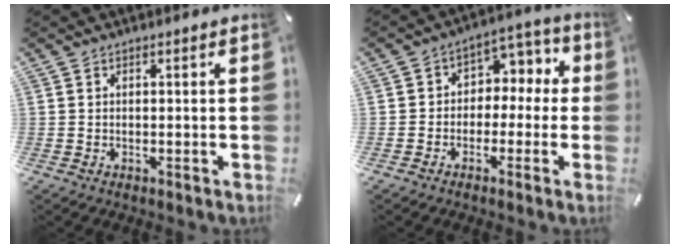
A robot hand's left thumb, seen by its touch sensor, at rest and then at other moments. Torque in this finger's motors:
{"motor_torque": [-0.03, 0.32, -0.05, 0.01, 0.11]}